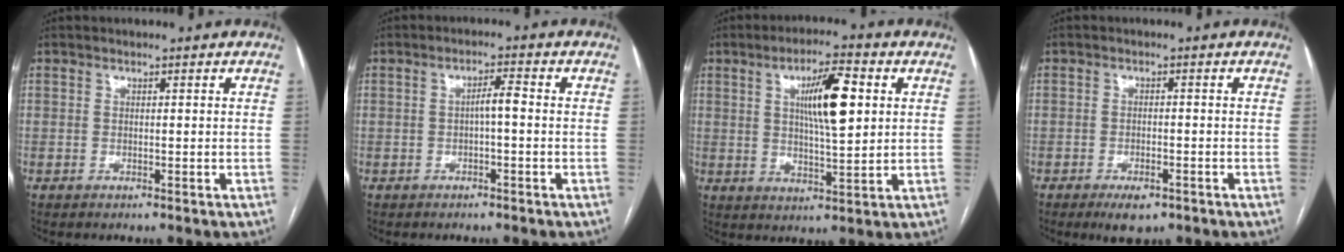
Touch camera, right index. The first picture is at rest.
{"total": 2.6, "force": [-0.3, 0.3, 2.5], "torque": [-0.041, 0.005, -0.006]}
{"total": 9.9, "force": [2.6, 1.8, 9.4], "torque": [-0.162, 0.005, 0.045]}
{"total": 4.0, "force": [-2.5, 1.6, 2.7], "torque": [-0.048, -0.003, -0.033]}